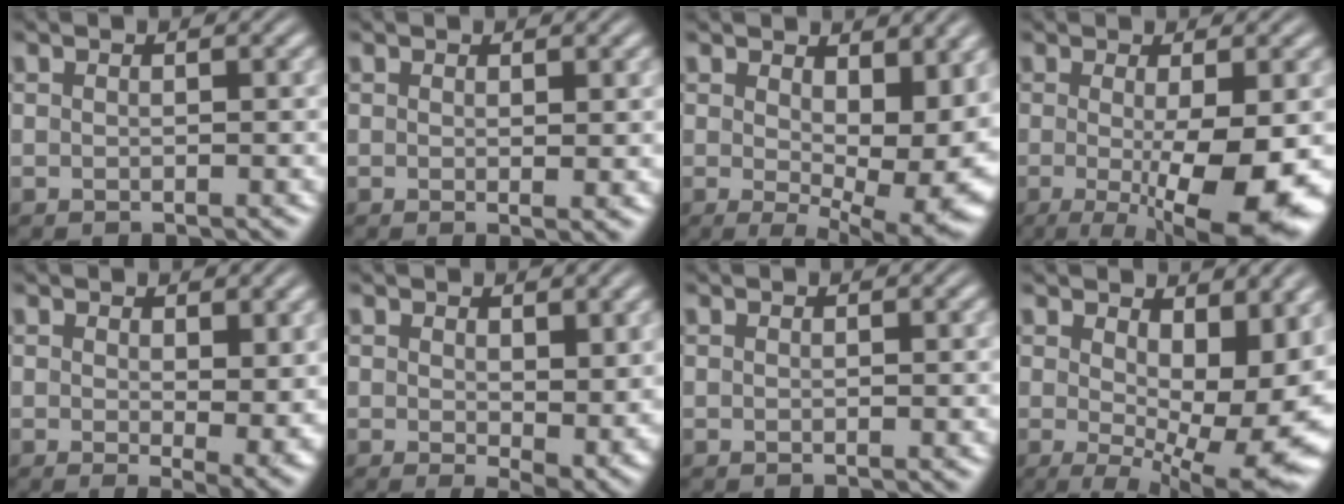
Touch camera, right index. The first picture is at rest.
{"total": 0.8, "force": [0.4, 0.0, 0.7], "torque": [-0.008, -0.006, 0.006]}
{"total": 6.2, "force": [0.6, 2.0, 5.9], "torque": [-0.064, -0.030, 0.023]}
{"total": 9.3, "force": [-2.1, 2.6, 8.7], "torque": [-0.125, -0.026, -0.019]}
{"total": 2.7, "force": [0.4, 0.6, 2.6], "torque": [-0.026, -0.018, 0.010]}
{"total": 2.6, "force": [0.5, 0.8, 2.5], "torque": [-0.028, -0.020, 0.015]}
{"total": 0.0}
{"total": 7.9, "force": [0.3, 2.5, 7.5], "torque": [-0.079, -0.028, 0.021]}